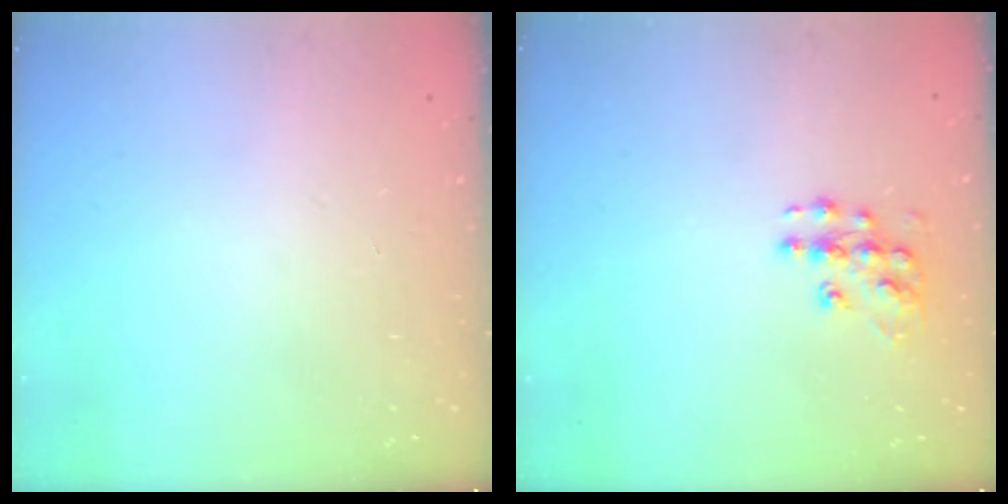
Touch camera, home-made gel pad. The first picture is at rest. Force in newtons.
{"total": 8.9, "press": 8.8, "slide": 0.6}